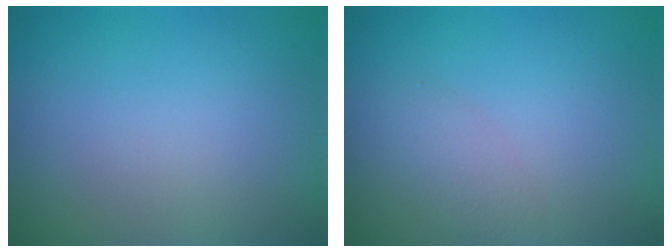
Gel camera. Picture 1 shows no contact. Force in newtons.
{"total": 1.7, "press": 1.7, "slide": 0.1}